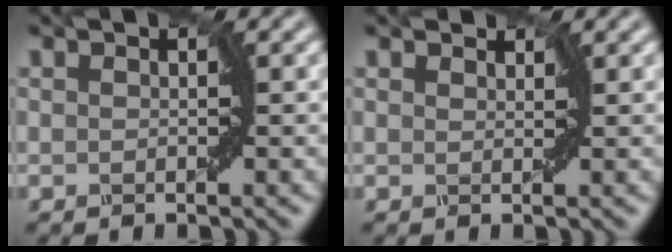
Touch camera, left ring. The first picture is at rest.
{"total": 0.9, "force": [0.9, 0.2, 0.0], "torque": [-0.005, 0.001, 0.014]}